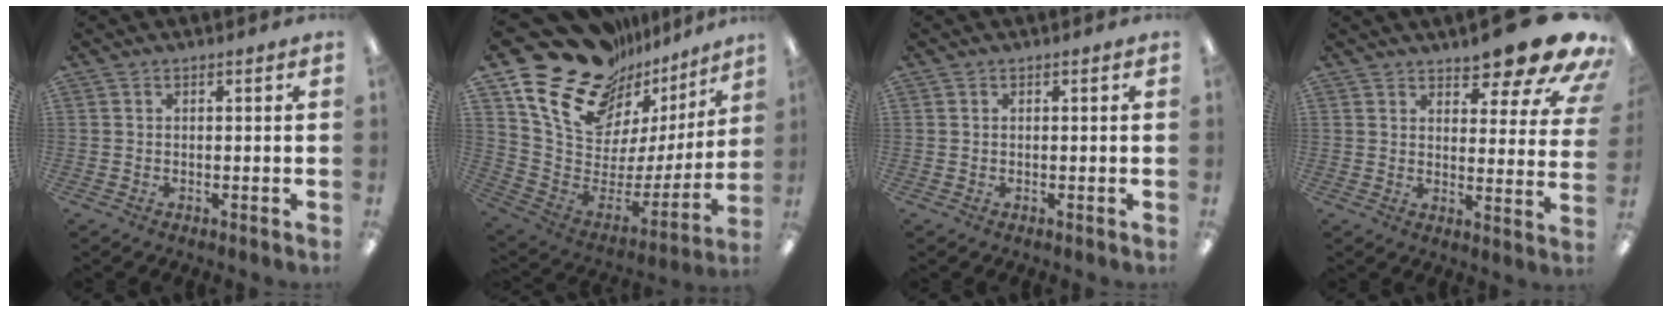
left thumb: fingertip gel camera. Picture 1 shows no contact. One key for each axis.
{"total": 23.9, "fx": 16.7, "fy": 13.9, "fz": 10.2, "tx": -0.157, "ty": -0.121, "tz": 0.314}
{"total": 0.0}
{"total": 13.1, "fx": 10.6, "fy": 3.3, "fz": 7.0, "tx": -0.085, "ty": -0.083, "tz": 0.177}